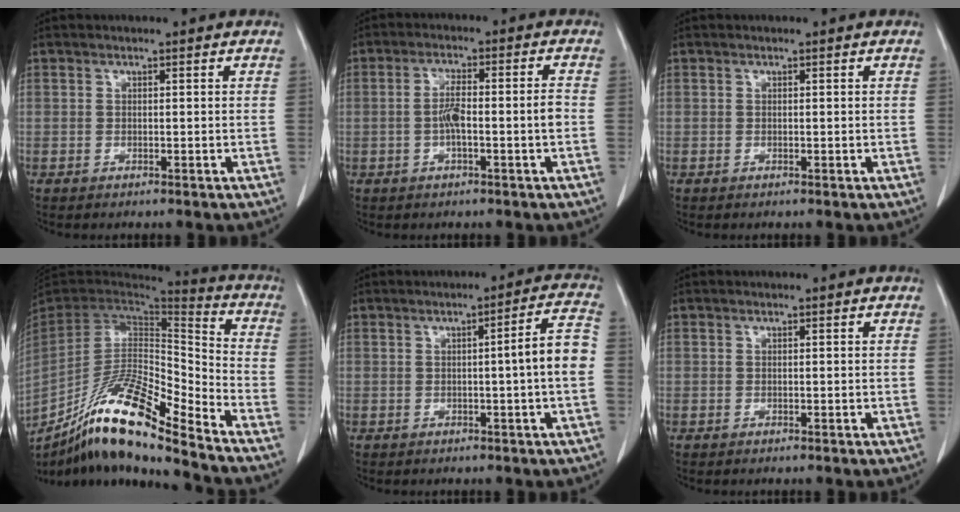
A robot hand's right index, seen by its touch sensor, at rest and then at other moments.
{"total": 5.8, "force": [-1.2, 0.4, 5.7], "torque": [-0.112, 0.016, -0.018]}
{"total": 0.0}
{"total": 18.8, "force": [-13.8, 1.1, 12.7], "torque": [-0.248, -0.015, -0.252]}
{"total": 6.1, "force": [-0.6, -0.6, 6.1], "torque": [-0.080, 0.009, -0.010]}
{"total": 0.0}